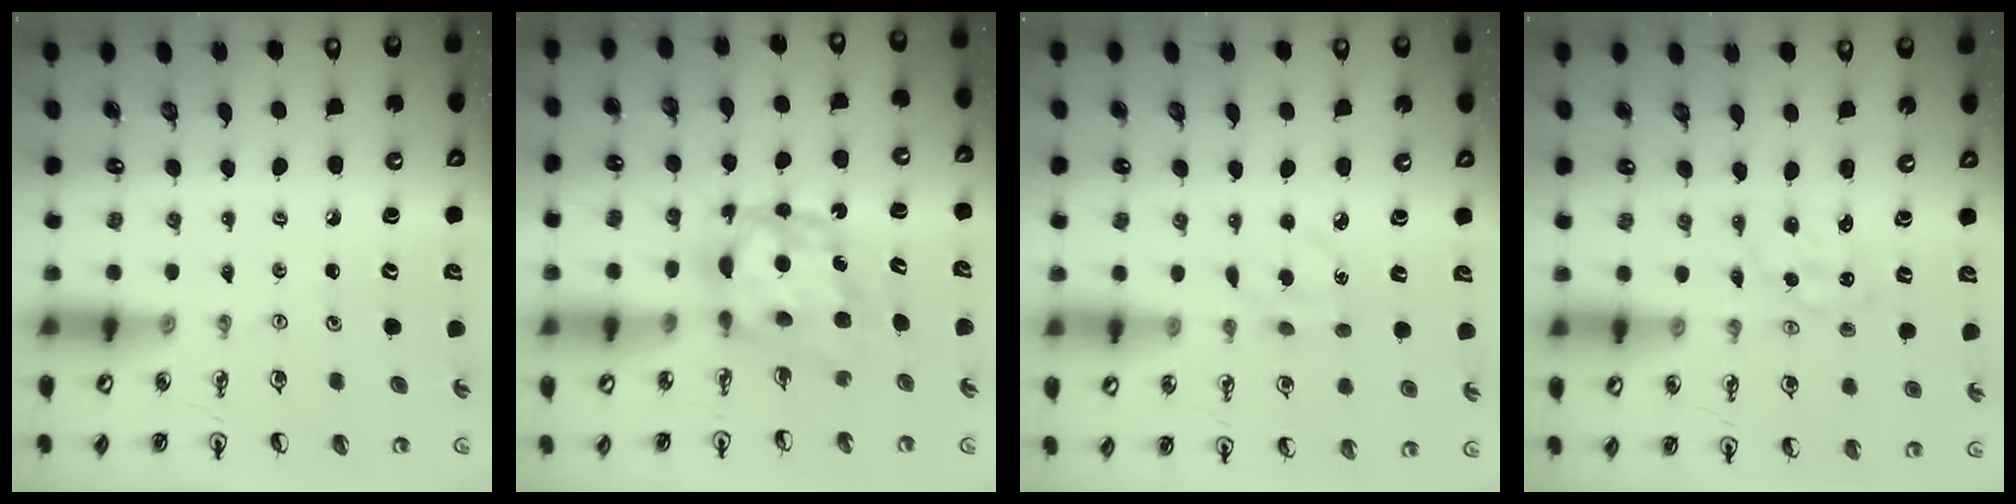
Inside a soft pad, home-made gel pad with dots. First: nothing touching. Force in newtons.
{"total": 7.7, "press": 7.7, "slide": 0.6}
{"total": 4.5, "press": 4.5, "slide": 0.6}
{"total": 0.6, "press": 0.4, "slide": 0.4}